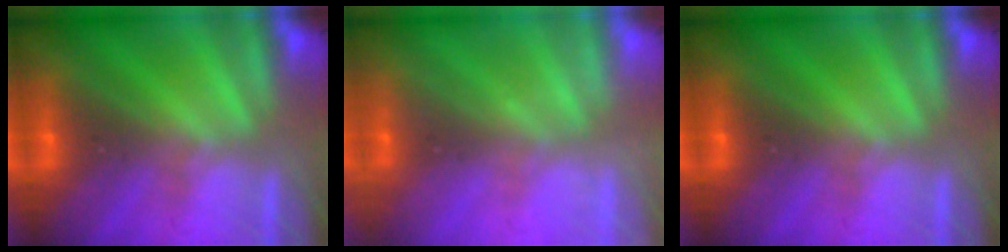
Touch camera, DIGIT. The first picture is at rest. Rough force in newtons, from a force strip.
{"total": 2.2}
{"total": 0.0}